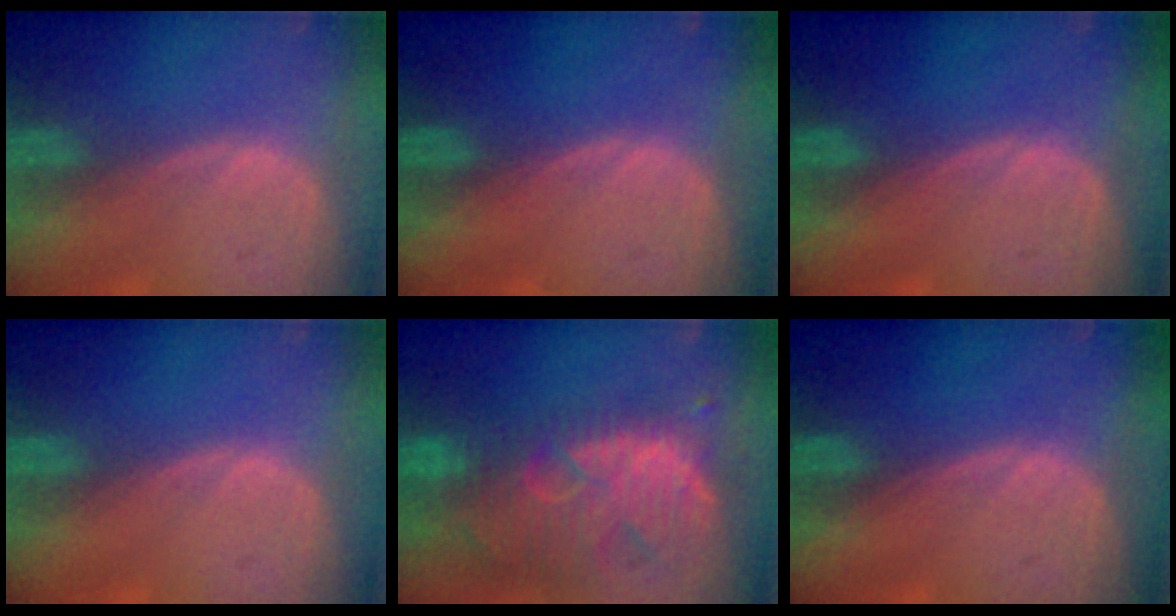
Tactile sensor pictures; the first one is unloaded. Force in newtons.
{"total": 0.0}
{"total": 0.0}
{"total": 0.0}
{"total": 13.4, "press": 11.5, "slide": 6.9}
{"total": 0.0}